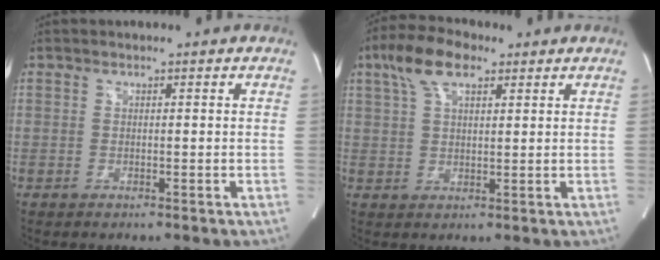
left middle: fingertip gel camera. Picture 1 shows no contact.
{"total": 7.7, "force": [4.4, 3.1, 5.5], "torque": [-0.116, 0.025, 0.081]}